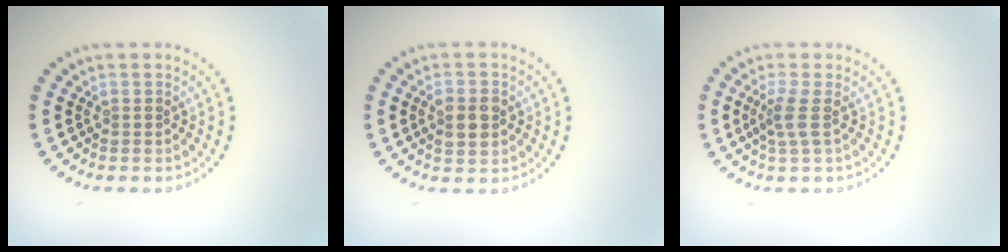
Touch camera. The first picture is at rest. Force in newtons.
{"total": 2.8, "press": 2.8, "slide": 0.2}
{"total": 1.9, "press": 1.4, "slide": 1.3}